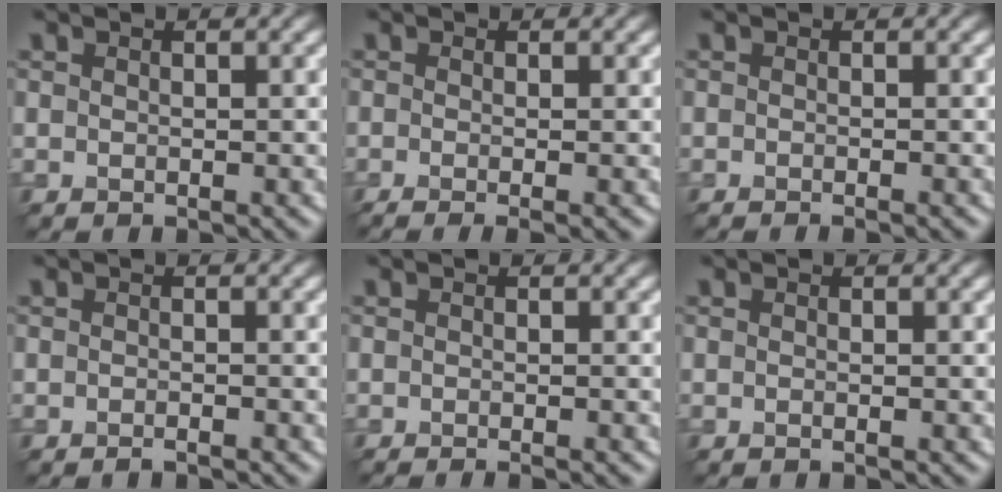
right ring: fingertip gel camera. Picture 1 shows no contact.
{"total": 3.5, "force": [-0.7, 1.5, 3.1], "torque": [-0.032, -0.009, -0.011]}
{"total": 1.4, "force": [-0.9, 0.4, 1.0], "torque": [-0.004, -0.006, -0.013]}
{"total": 0.8, "force": [-0.6, 0.1, 0.4], "torque": [-0.005, 0.000, -0.011]}
{"total": 1.8, "force": [-1.0, 0.6, 1.4], "torque": [-0.002, -0.007, -0.012]}
{"total": 0.5, "force": [-0.2, 0.2, 0.5], "torque": [-0.007, -0.007, -0.007]}